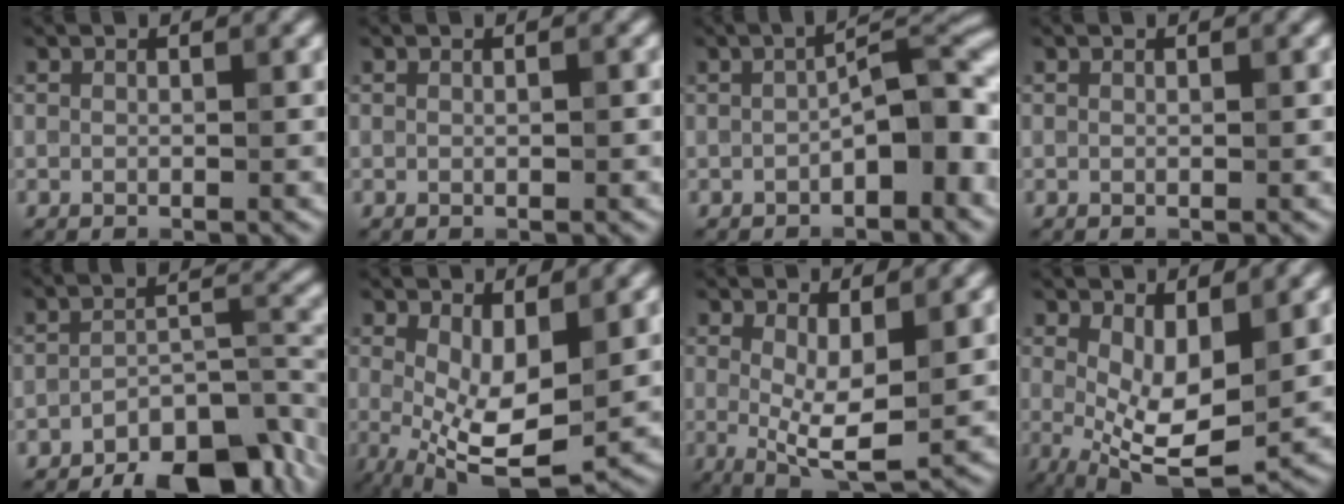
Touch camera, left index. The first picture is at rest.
{"total": 0.6, "force": [0.0, 0.1, 0.6], "torque": [-0.009, 0.001, 0.002]}
{"total": 5.6, "force": [-1.5, 2.1, 4.9], "torque": [-0.067, 0.015, -0.027]}
{"total": 0.0}
{"total": 9.1, "force": [-6.5, 3.5, 5.4], "torque": [-0.066, -0.004, -0.105]}
{"total": 7.0, "force": [-0.3, 2.9, 6.3], "torque": [-0.127, -0.016, -0.001]}
{"total": 5.1, "force": [0.3, 1.7, 4.8], "torque": [-0.089, -0.014, 0.009]}
{"total": 6.6, "force": [0.4, 2.8, 5.9], "torque": [-0.115, -0.011, 0.010]}